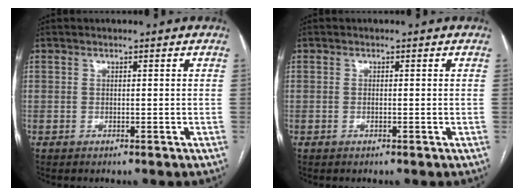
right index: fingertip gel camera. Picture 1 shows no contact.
{"total": 0.5, "force": [-0.1, 0.1, 0.5], "torque": [-0.012, -0.001, -0.001]}